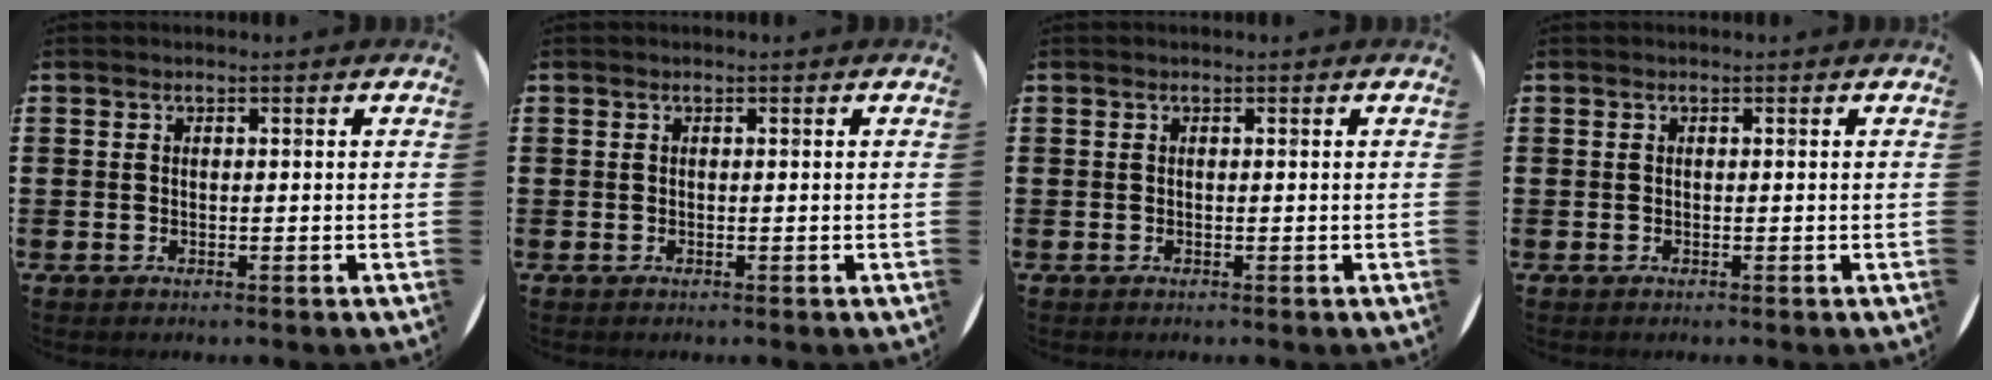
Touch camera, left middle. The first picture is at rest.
{"total": 0.0}
{"total": 0.0}
{"total": 0.0}